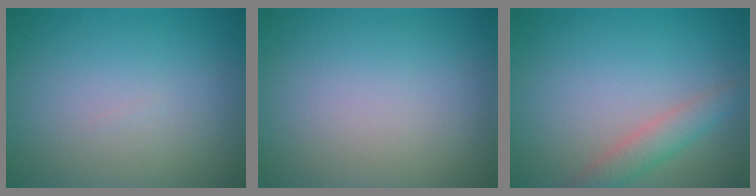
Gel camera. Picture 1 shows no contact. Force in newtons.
{"total": 0.0}
{"total": 2.5, "press": 2.5, "slide": 0.2}